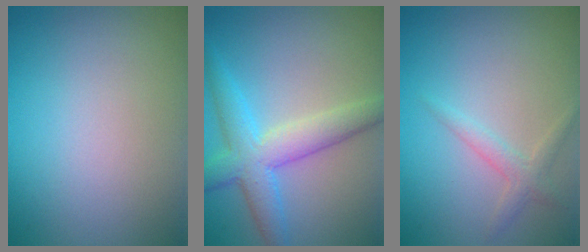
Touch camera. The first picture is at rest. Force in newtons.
{"total": 5.3, "press": 5.3, "slide": 0.2}
{"total": 1.6, "press": 1.6, "slide": 0.0}